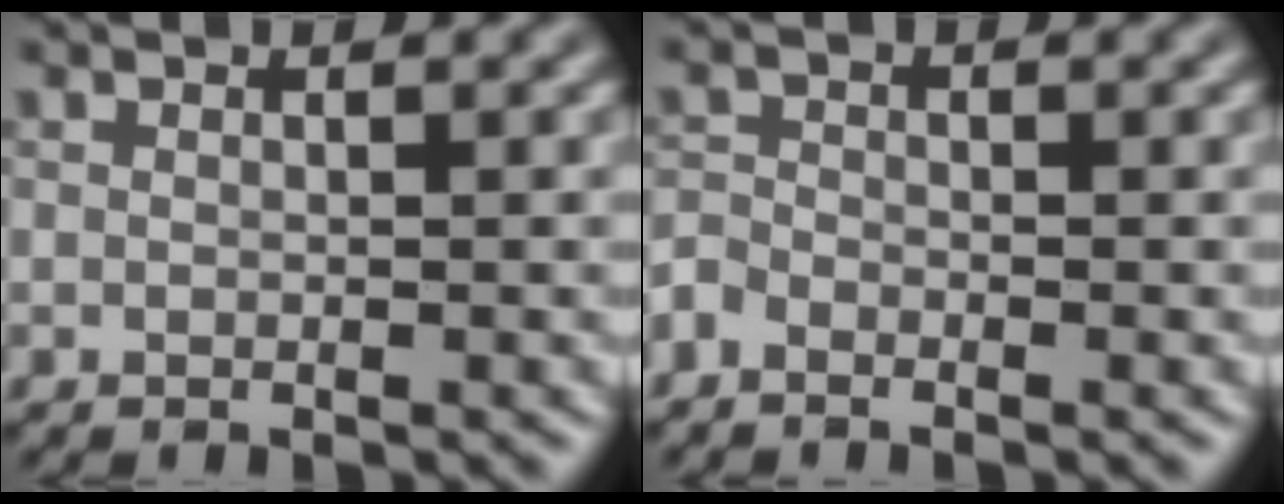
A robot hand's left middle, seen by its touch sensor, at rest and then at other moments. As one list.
[{"total": 1.4, "force": [-1.1, 0.6, 0.5], "torque": [-0.010, 0.002, -0.030]}]